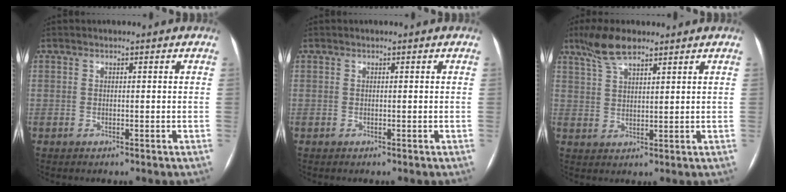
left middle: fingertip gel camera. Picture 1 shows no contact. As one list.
[{"total": 0.0}, {"total": 6.2, "force": [4.7, 1.5, 3.7], "torque": [-0.081, 0.014, 0.092]}]